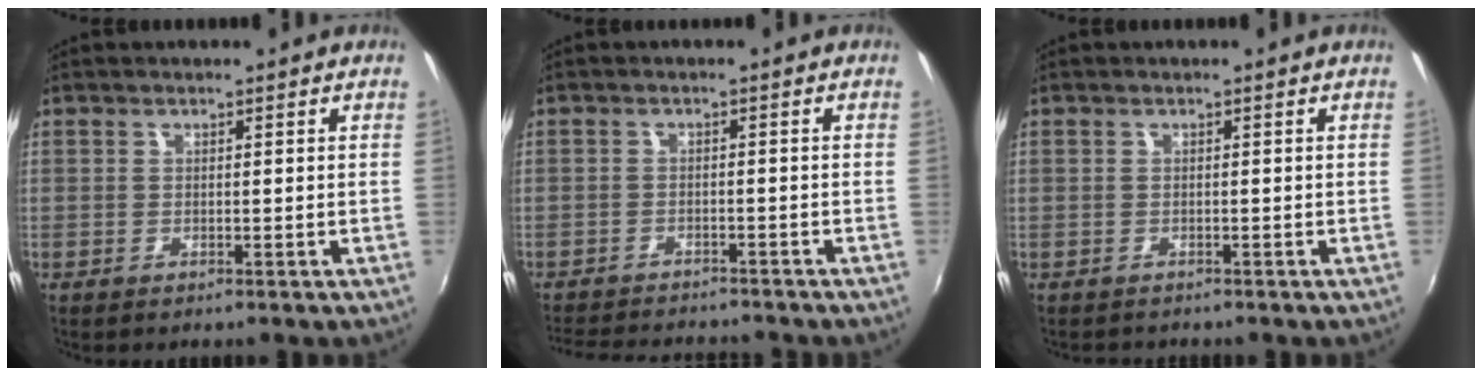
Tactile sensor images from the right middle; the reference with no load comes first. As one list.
[{"total": 10.2, "force": [-9.4, 2.1, 3.5], "torque": [-0.089, -0.008, -0.142]}, {"total": 1.0, "force": [-0.8, 0.5, -0.1], "torque": [-0.002, 0.003, -0.014]}]